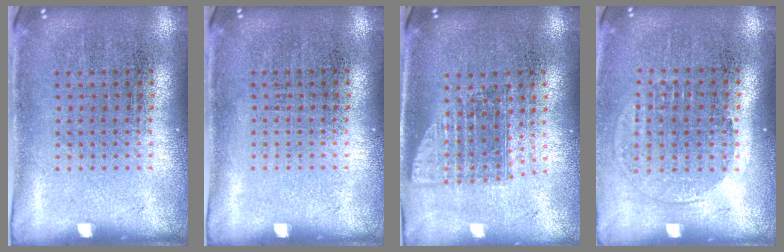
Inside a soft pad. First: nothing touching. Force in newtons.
{"total": 0.0}
{"total": 1.5, "press": 1.1, "slide": 0.9}
{"total": 1.3, "press": 1.2, "slide": 0.6}